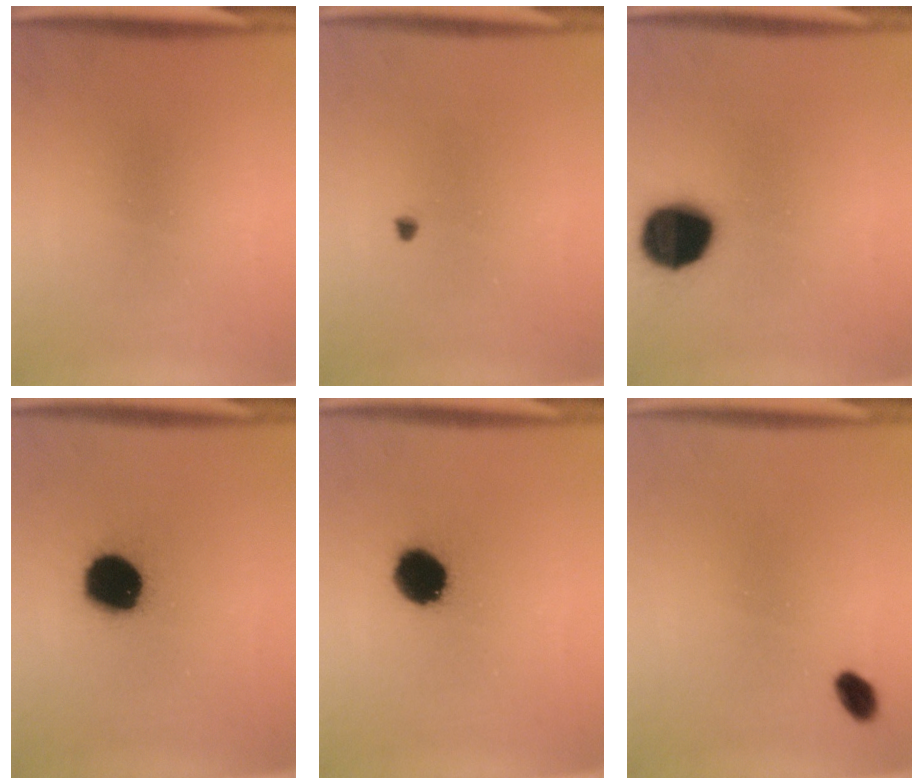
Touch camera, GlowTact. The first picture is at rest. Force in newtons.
{"total": 0.7}
{"total": 15.2}
{"total": 15.9}
{"total": 10.8}
{"total": 2.8}